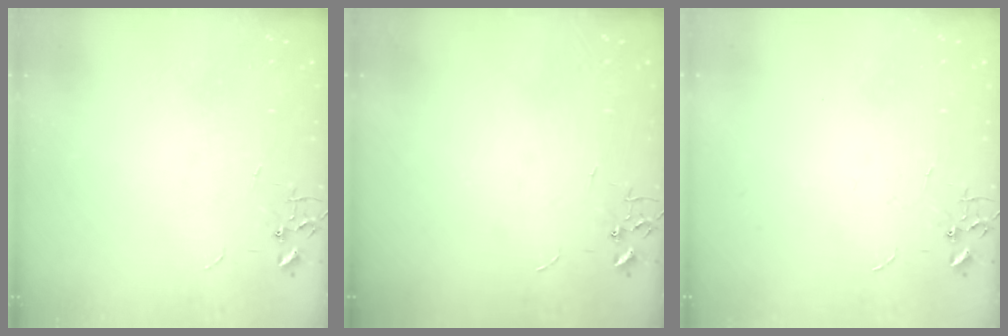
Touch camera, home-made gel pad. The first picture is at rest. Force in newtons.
{"total": 0.0}
{"total": 0.0}